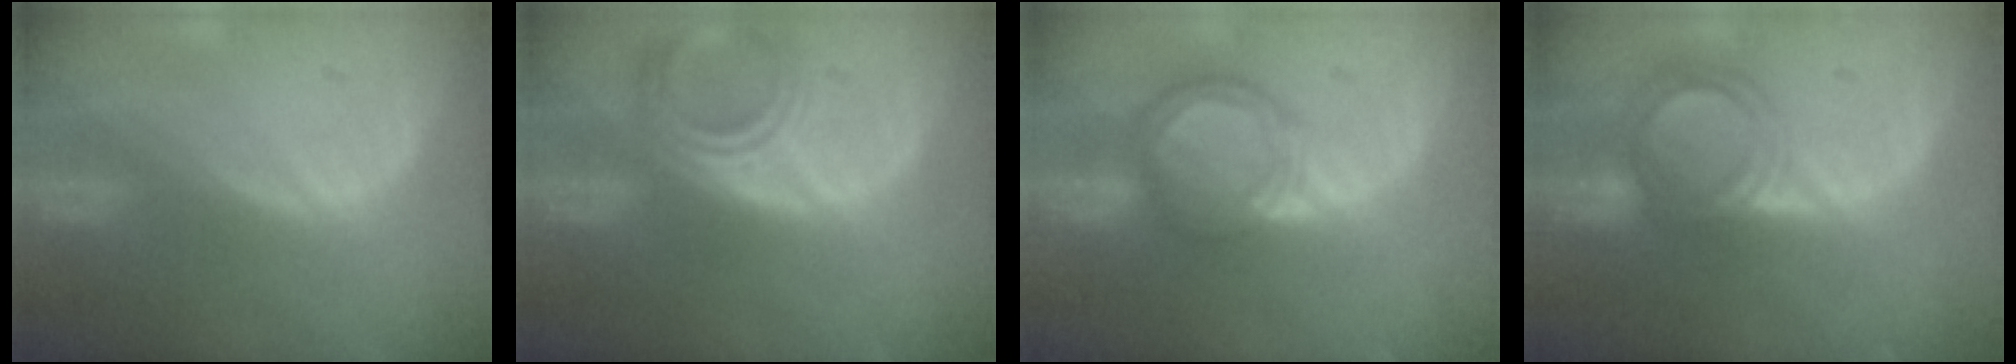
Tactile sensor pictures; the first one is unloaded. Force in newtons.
{"total": 5.7, "press": 5.2, "slide": 2.4}
{"total": 6.2, "press": 5.8, "slide": 2.4}
{"total": 5.9, "press": 5.6, "slide": 1.6}